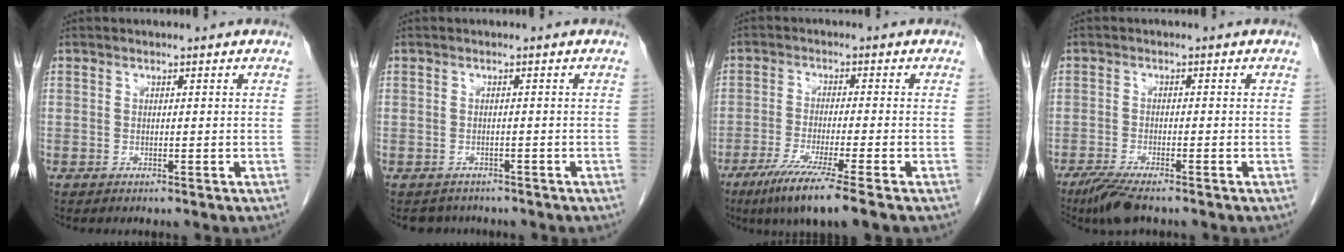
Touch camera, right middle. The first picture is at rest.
{"total": 3.0, "force": [-2.6, 1.4, 0.0], "torque": [-0.002, 0.001, -0.037]}
{"total": 9.1, "force": [-6.1, -1.1, 6.6], "torque": [-0.115, -0.029, -0.106]}
{"total": 5.4, "force": [-4.1, 0.6, 3.4], "torque": [-0.064, -0.014, -0.073]}